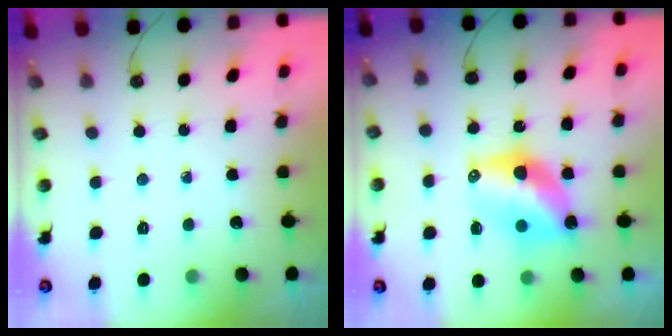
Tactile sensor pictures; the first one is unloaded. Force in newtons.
{"total": 11.5, "press": 11.5, "slide": 1.0}